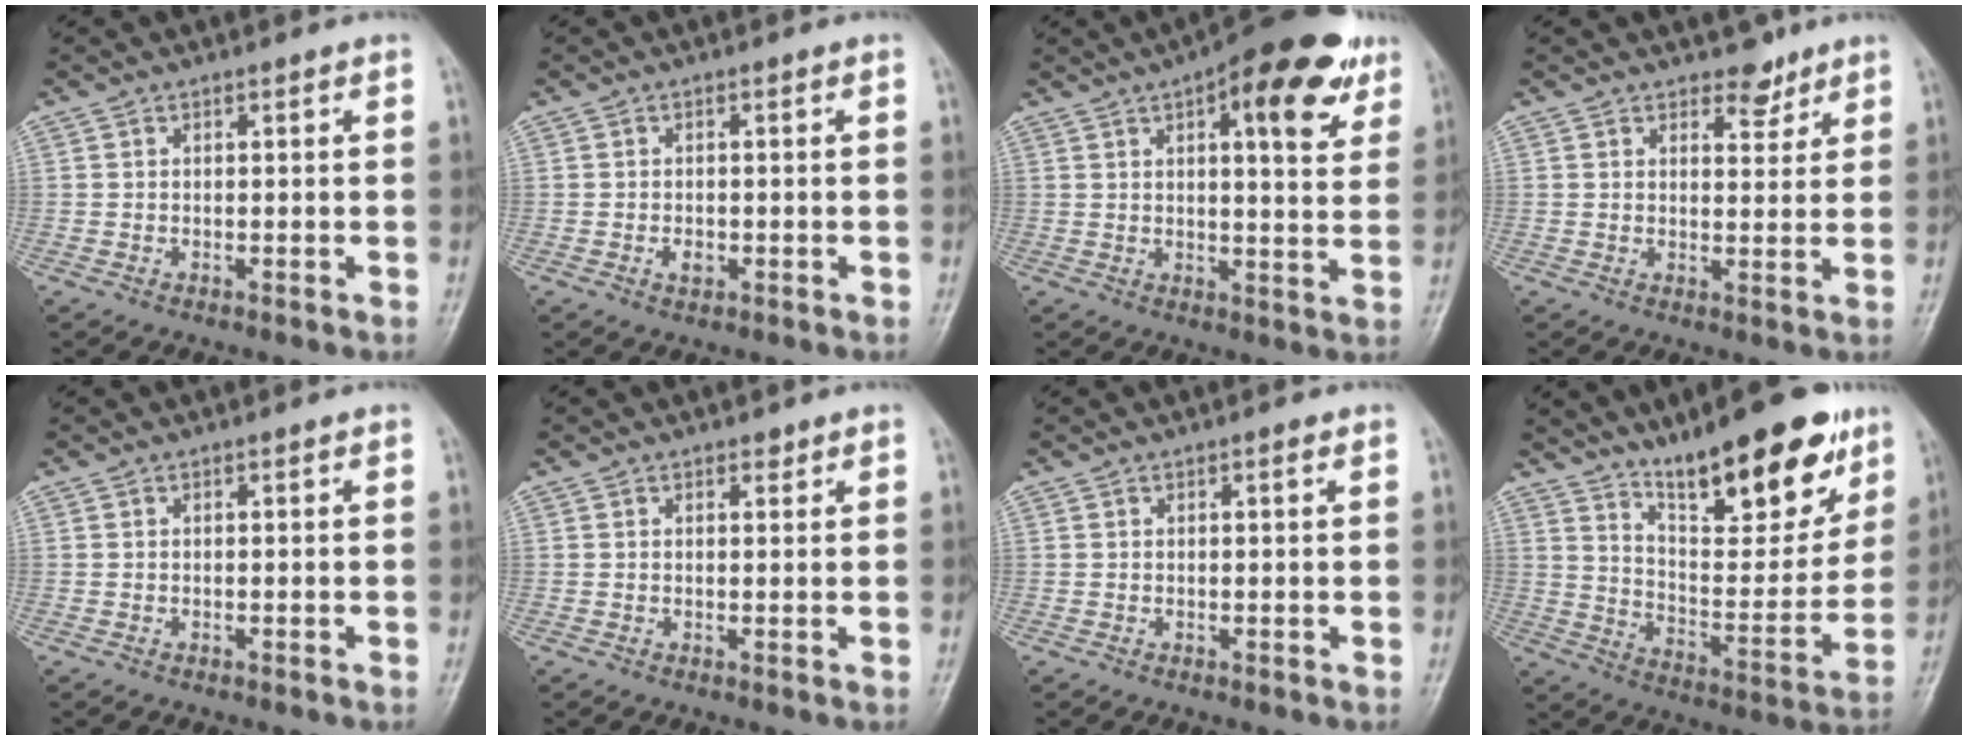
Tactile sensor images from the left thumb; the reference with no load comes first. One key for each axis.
{"total": 1.9, "fx": -0.6, "fy": 1.3, "fz": 1.3, "tx": -0.016, "ty": 0.001, "tz": -0.009}
{"total": 16.2, "fx": 7.9, "fy": 5.7, "fz": 12.9, "tx": -0.141, "ty": -0.016, "tz": 0.099}
{"total": 3.7, "fx": 2.9, "fy": 2.0, "fz": 1.1, "tx": 0.006, "ty": -0.021, "tz": 0.043}
{"total": 0.0}
{"total": 1.2, "fx": 0.9, "fy": 0.7, "fz": 0.5, "tx": -0.001, "ty": -0.005, "tz": 0.010}
{"total": 0.8, "fx": 0.4, "fy": 0.2, "fz": 0.6, "tx": -0.010, "ty": 0.000, "tz": 0.004}
{"total": 20.7, "fx": 13.7, "fy": 6.7, "fz": 14.0, "tx": -0.163, "ty": -0.073, "tz": 0.224}